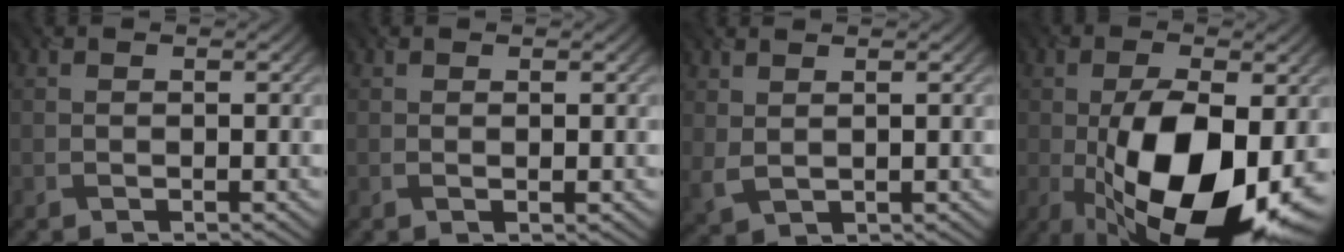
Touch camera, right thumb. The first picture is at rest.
{"total": 0.8, "force": [0.2, 0.1, 0.7], "torque": [-0.014, 0.000, 0.004]}
{"total": 2.3, "force": [1.2, 1.2, 1.5], "torque": [-0.047, -0.002, 0.030]}
{"total": 17.1, "force": [-3.8, 7.9, 14.7], "torque": [-0.250, -0.021, -0.057]}